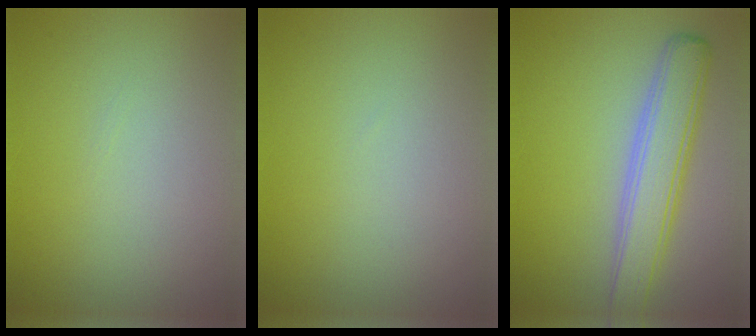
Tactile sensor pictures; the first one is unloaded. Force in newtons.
{"total": 0.0}
{"total": 4.8, "press": 4.8, "slide": 0.4}